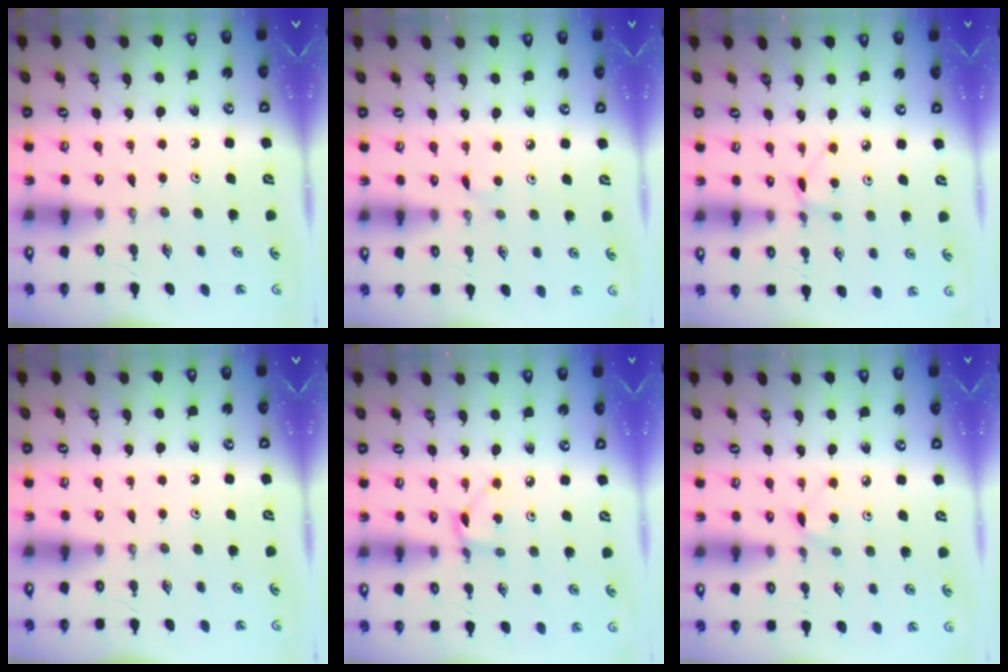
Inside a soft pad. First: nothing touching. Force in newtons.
{"total": 2.1, "press": 2.1, "slide": 0.3}
{"total": 2.9, "press": 2.9, "slide": 0.4}
{"total": 0.0}
{"total": 2.4, "press": 2.4, "slide": 0.1}
{"total": 3.8, "press": 3.8, "slide": 0.6}